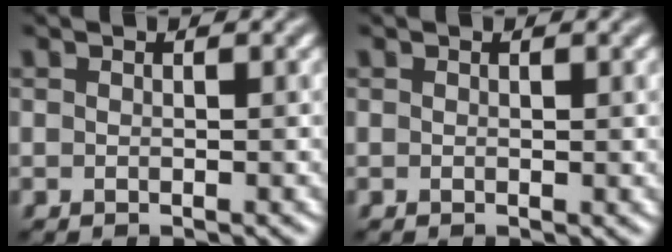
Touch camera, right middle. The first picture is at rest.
{"total": 0.0}